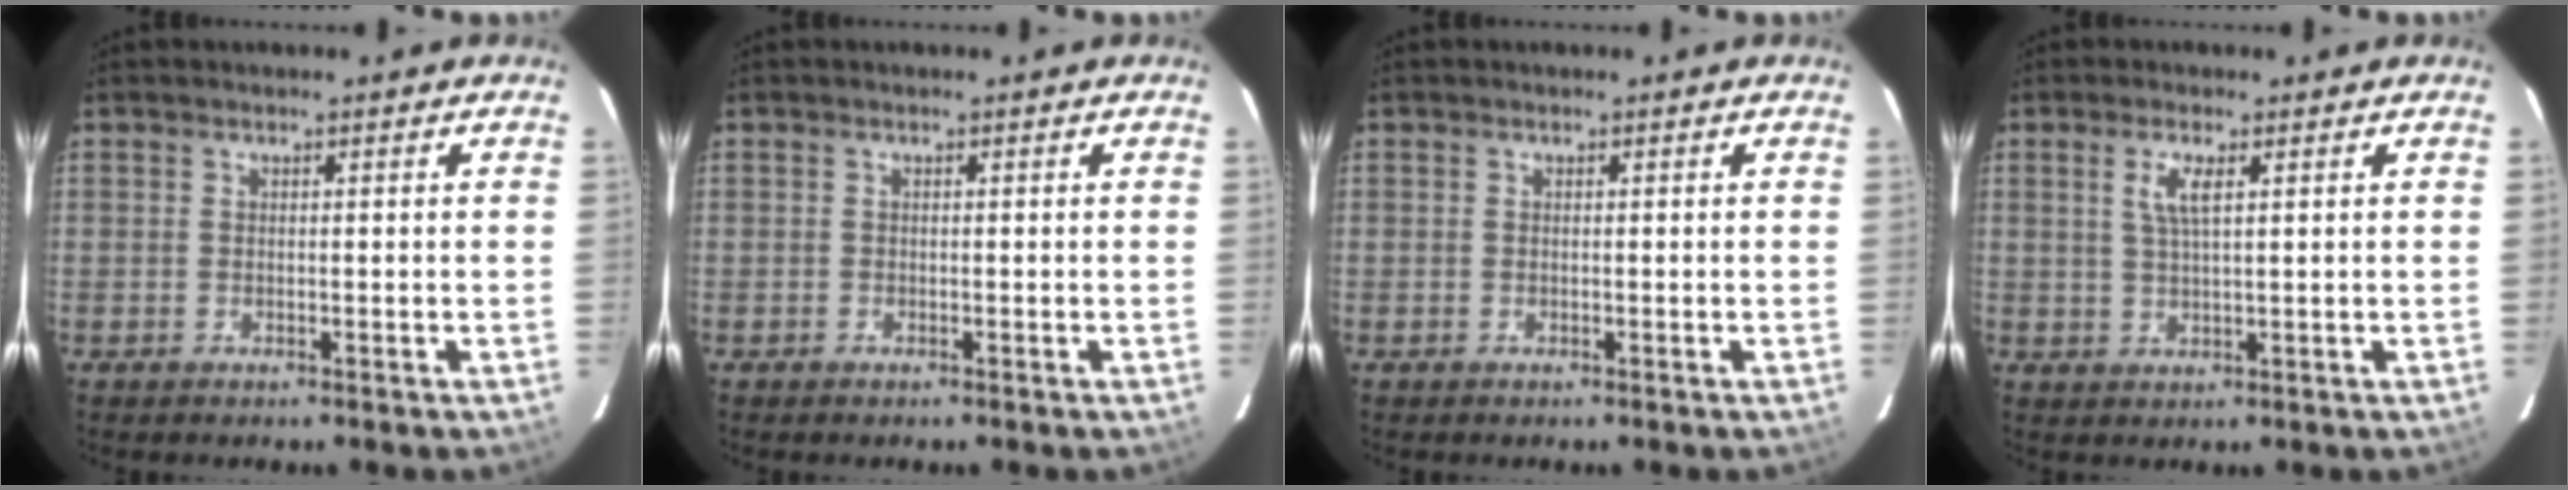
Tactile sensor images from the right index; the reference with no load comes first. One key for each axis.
{"total": 0.0}
{"total": 0.0}
{"total": 3.6, "fx": 1.4, "fy": 0.7, "fz": 3.2, "tx": -0.066, "ty": 0.001, "tz": 0.028}